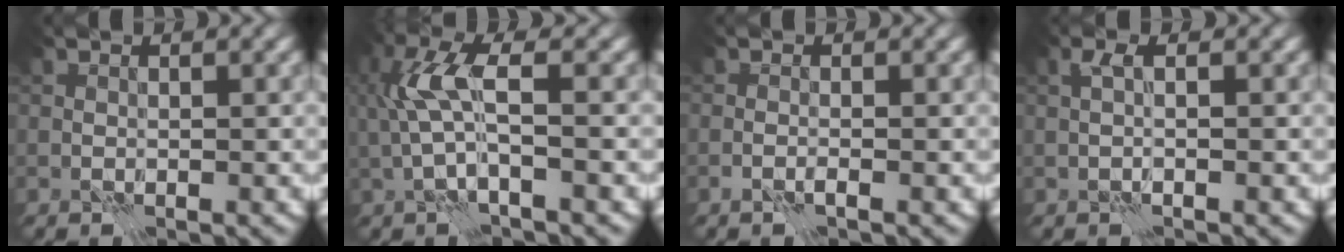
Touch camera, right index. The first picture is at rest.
{"total": 4.6, "force": [0.6, 1.2, 4.4], "torque": [-0.104, 0.013, 0.004]}
{"total": 0.7, "force": [0.1, -0.7, 0.2], "torque": [-0.002, 0.002, 0.000]}
{"total": 1.1, "force": [0.3, -0.3, 1.0], "torque": [-0.020, 0.009, 0.002]}